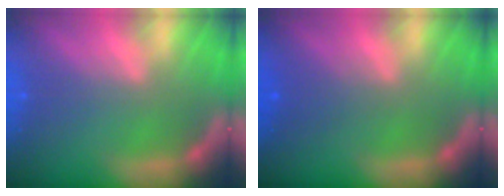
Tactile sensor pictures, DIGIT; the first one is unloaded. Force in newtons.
{"total": 1.9}